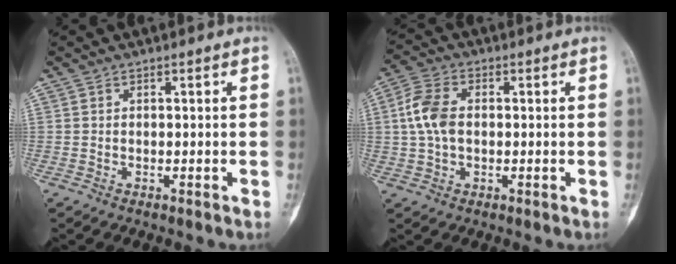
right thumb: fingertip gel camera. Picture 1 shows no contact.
{"total": 7.6, "force": [0.5, 4.8, 5.9], "torque": [-0.125, 0.014, 0.006]}